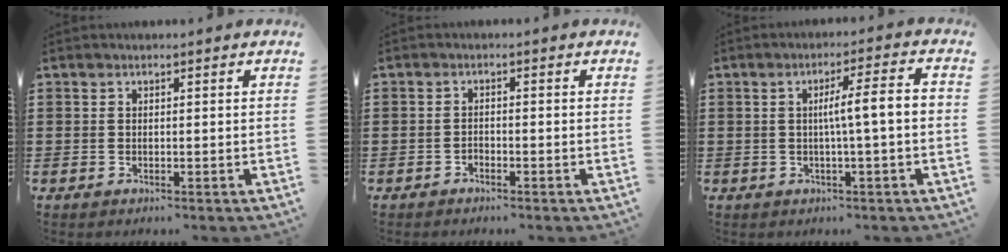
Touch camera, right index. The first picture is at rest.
{"total": 1.1, "force": [-1.1, 0.2, 0.2], "torque": [-0.008, -0.002, -0.021]}
{"total": 5.3, "force": [-0.2, 0.2, 5.3], "torque": [-0.098, 0.002, -0.010]}